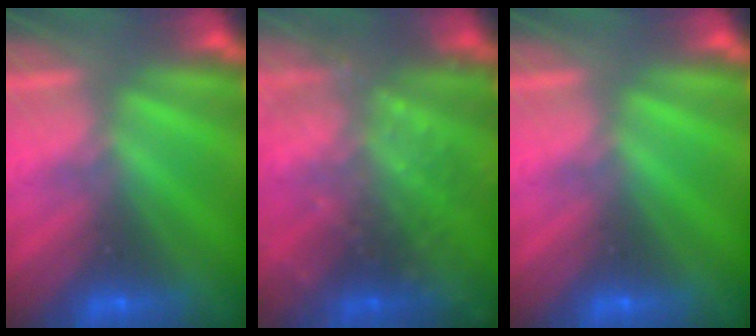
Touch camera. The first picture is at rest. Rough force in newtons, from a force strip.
{"total": 9.1}
{"total": 0.0}